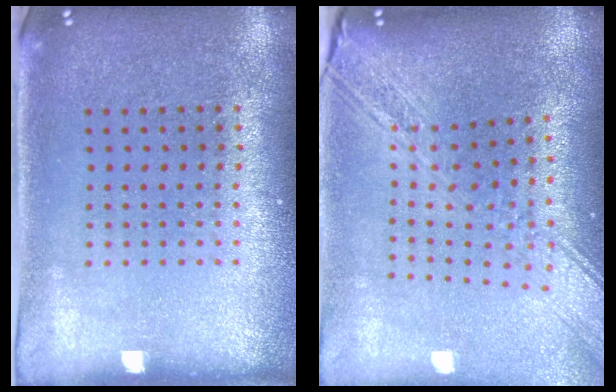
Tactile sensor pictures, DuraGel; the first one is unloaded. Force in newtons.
{"total": 3.1, "press": 2.3, "slide": 2.0}